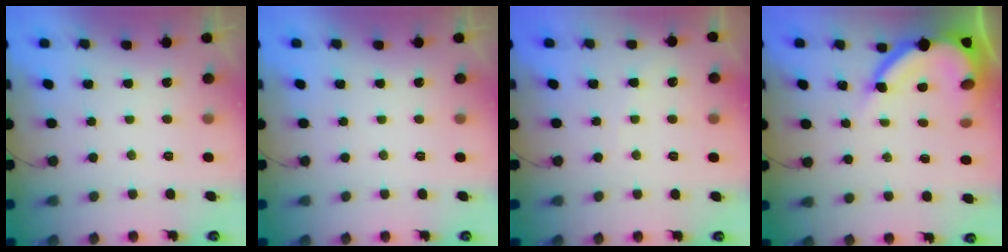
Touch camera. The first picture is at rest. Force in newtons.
{"total": 0.0}
{"total": 3.0, "press": 3.0, "slide": 0.3}
{"total": 10.6, "press": 10.5, "slide": 1.2}